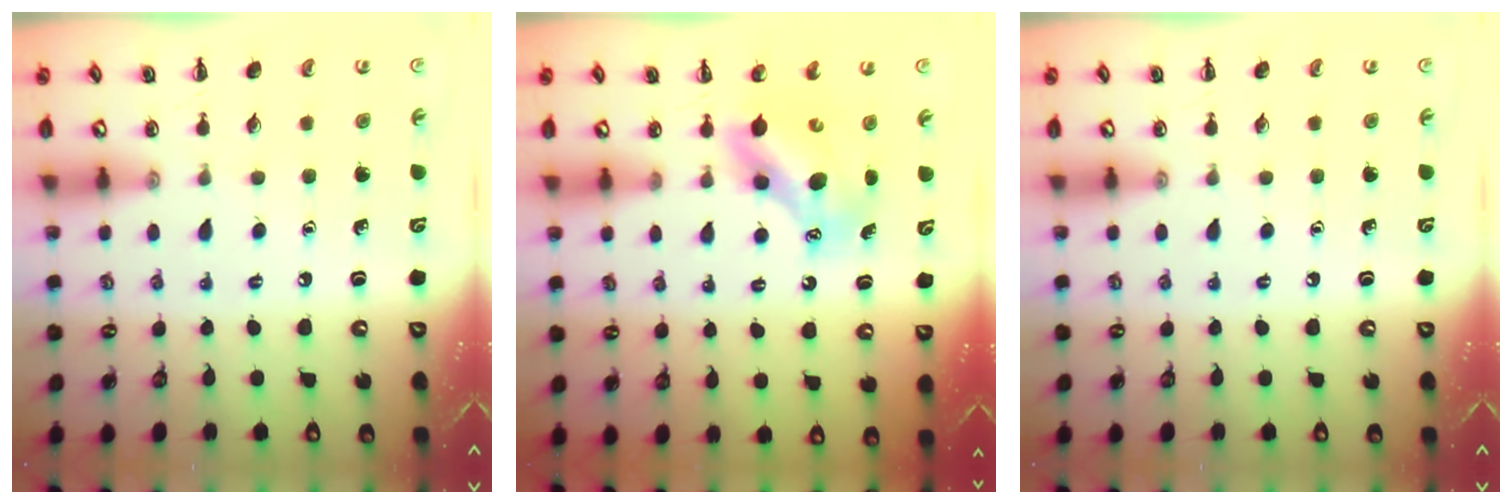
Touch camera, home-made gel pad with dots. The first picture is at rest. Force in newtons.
{"total": 6.8, "press": 6.7, "slide": 1.5}
{"total": 0.0}